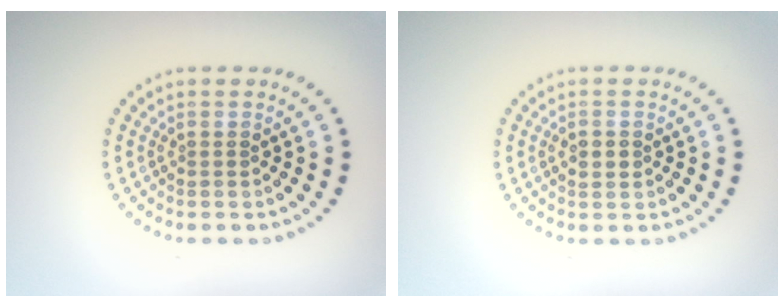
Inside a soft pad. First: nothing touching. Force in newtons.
{"total": 1.2, "press": 1.2, "slide": 0.0}